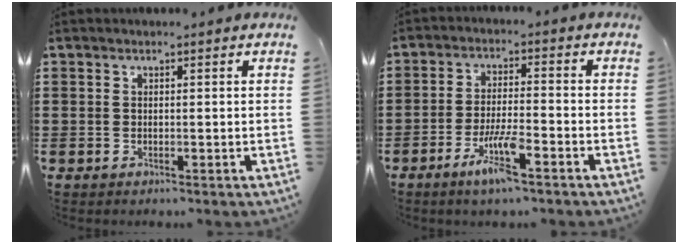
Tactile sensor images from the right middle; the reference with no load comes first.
{"total": 6.3, "force": [-3.7, 0.9, 5.0], "torque": [-0.099, -0.007, -0.066]}